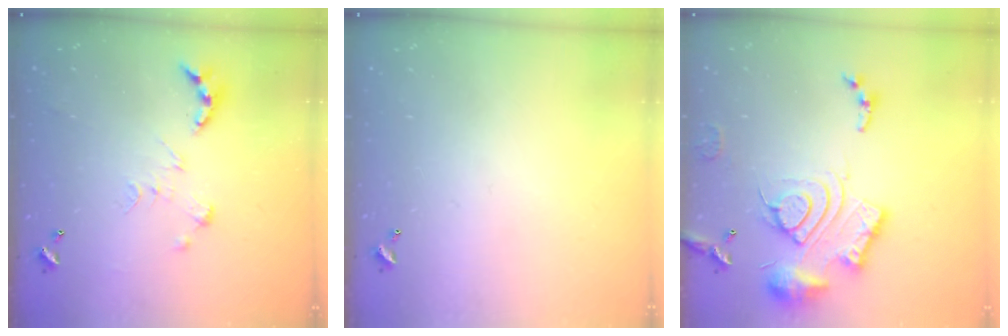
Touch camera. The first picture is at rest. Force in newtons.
{"total": 0.0}
{"total": 19.5, "press": 19.4, "slide": 2.0}